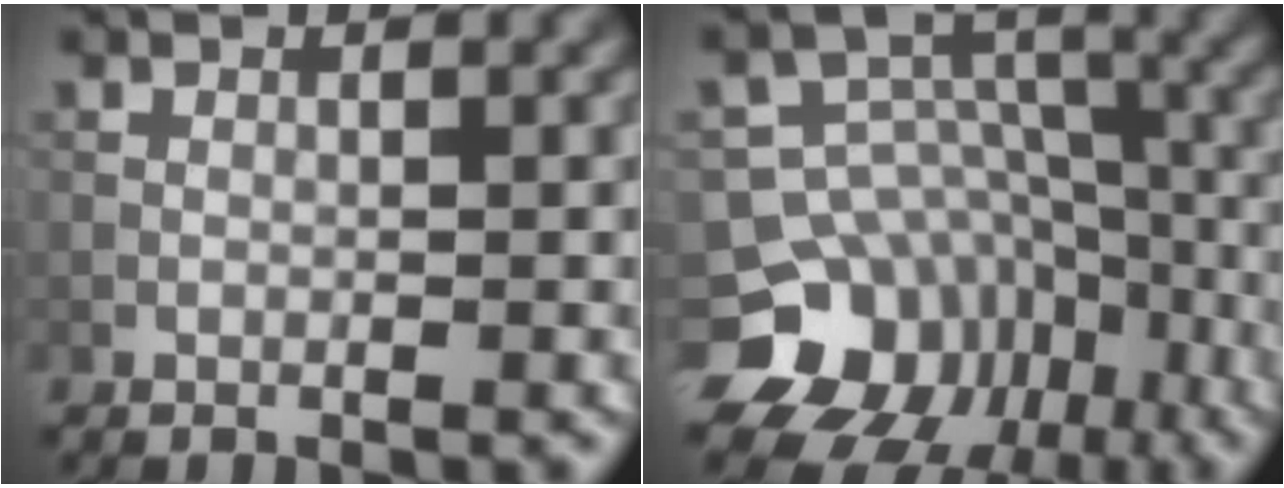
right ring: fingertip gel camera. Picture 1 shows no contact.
{"total": 12.0, "force": [-6.8, 9.3, 3.4], "torque": [-0.065, 0.017, -0.105]}